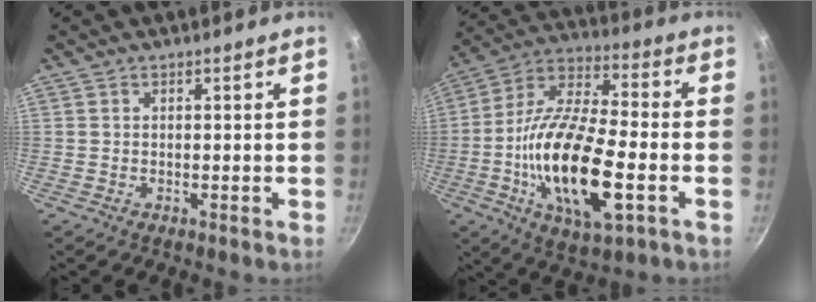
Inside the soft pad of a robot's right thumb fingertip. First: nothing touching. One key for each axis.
{"total": 21.8, "fx": -5.1, "fy": 8.1, "fz": 19.6, "tx": -0.374, "ty": 0.019, "tz": -0.105}